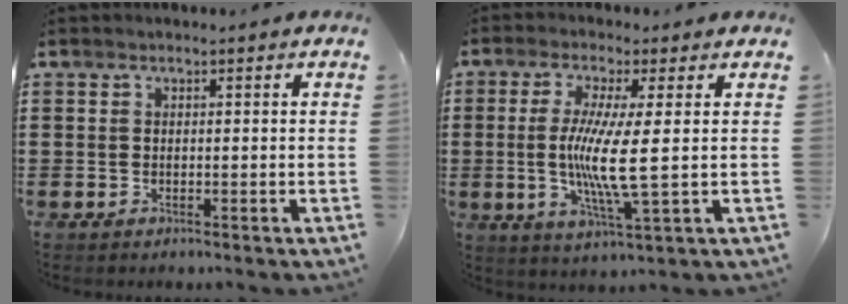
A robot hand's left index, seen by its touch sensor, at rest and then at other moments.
{"total": 8.3, "force": [0.3, 0.4, 8.3], "torque": [-0.168, -0.012, -0.002]}